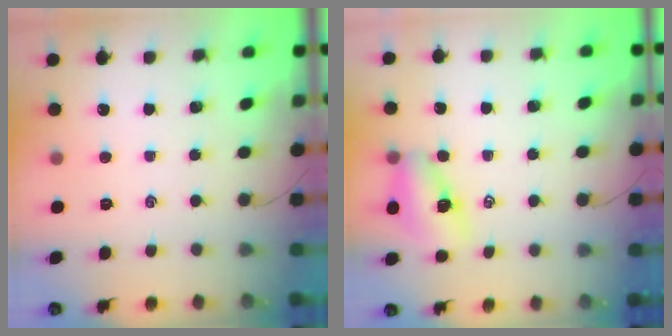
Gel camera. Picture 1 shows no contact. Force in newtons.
{"total": 7.8, "press": 7.7, "slide": 1.2}